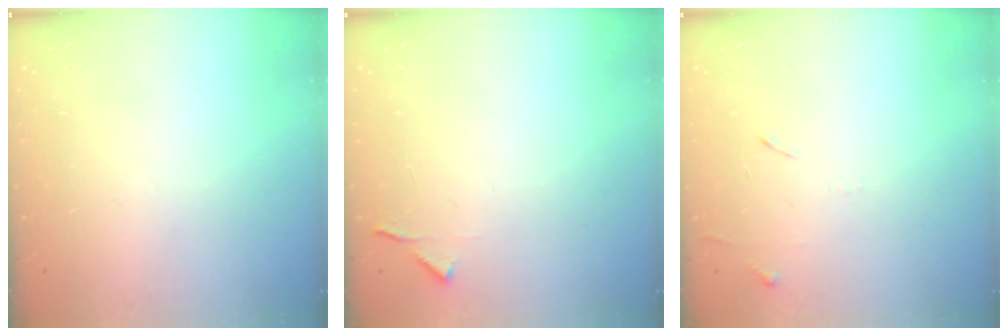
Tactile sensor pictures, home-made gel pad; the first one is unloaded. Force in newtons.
{"total": 4.2, "press": 4.1, "slide": 0.6}
{"total": 5.4, "press": 5.4, "slide": 0.7}